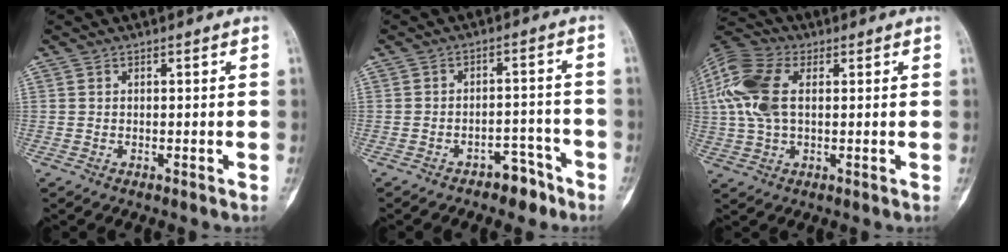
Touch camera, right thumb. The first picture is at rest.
{"total": 5.7, "force": [-4.0, 3.1, 2.5], "torque": [-0.019, 0.044, -0.053]}
{"total": 14.0, "force": [2.7, 8.3, 11.0], "torque": [-0.260, 0.018, 0.049]}